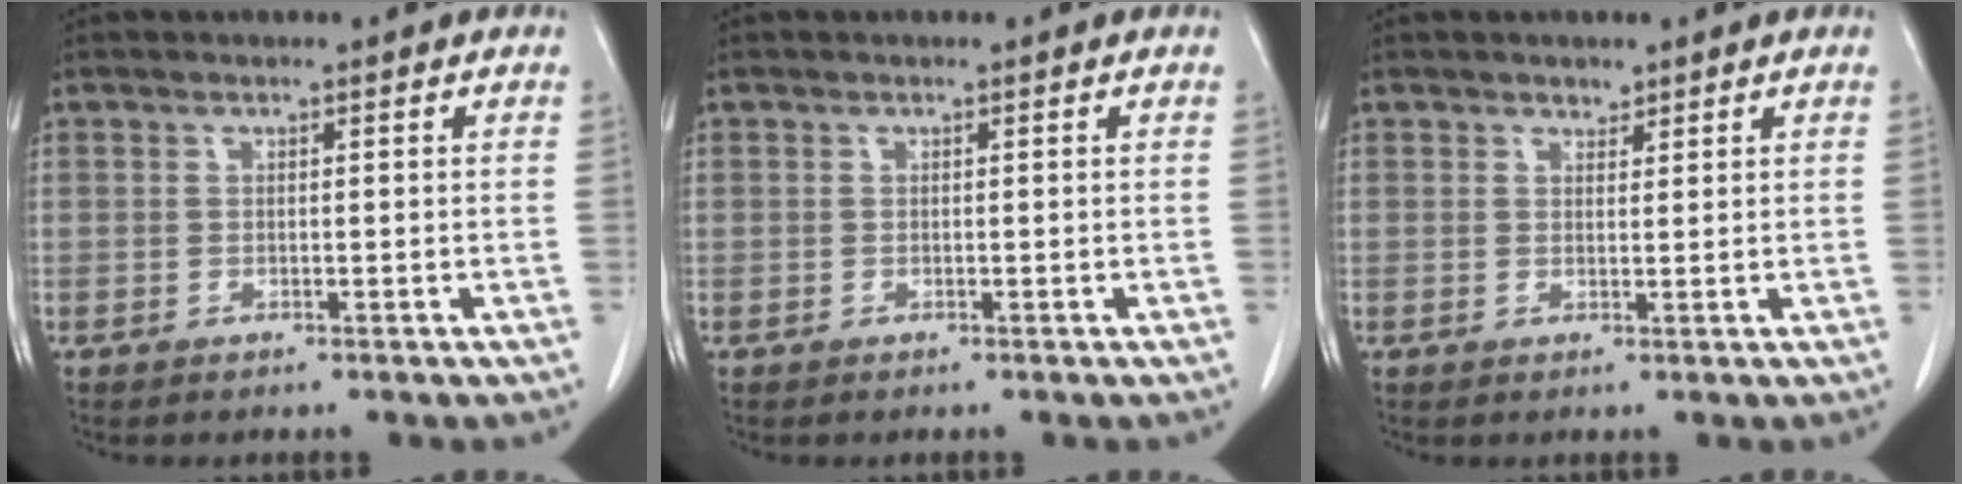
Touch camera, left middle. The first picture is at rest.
{"total": 0.0}
{"total": 1.2, "force": [1.1, 0.6, 0.2], "torque": [-0.004, -0.007, 0.016]}